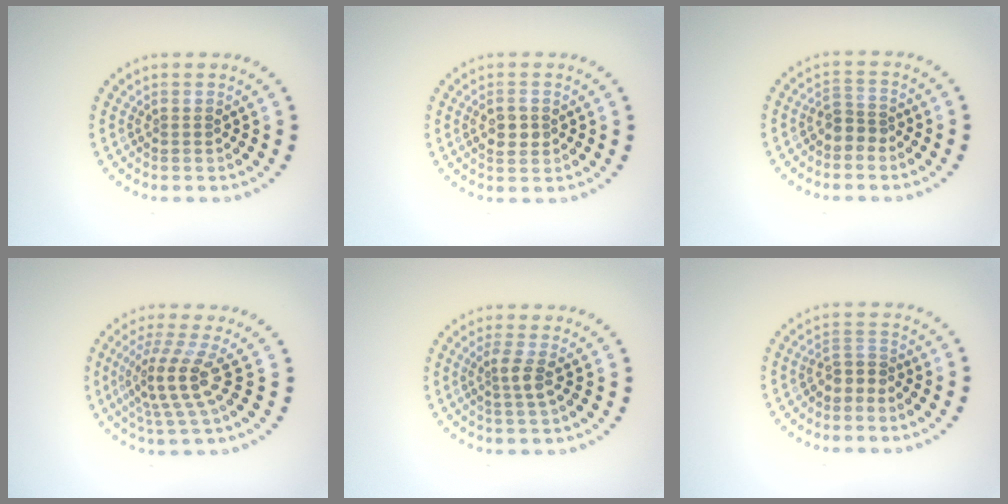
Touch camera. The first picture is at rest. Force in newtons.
{"total": 2.0, "press": 1.9, "slide": 0.3}
{"total": 1.9, "press": 1.6, "slide": 1.0}
{"total": 4.2, "press": 2.8, "slide": 3.1}
{"total": 1.8, "press": 1.3, "slide": 1.2}
{"total": 1.7, "press": 1.4, "slide": 1.0}